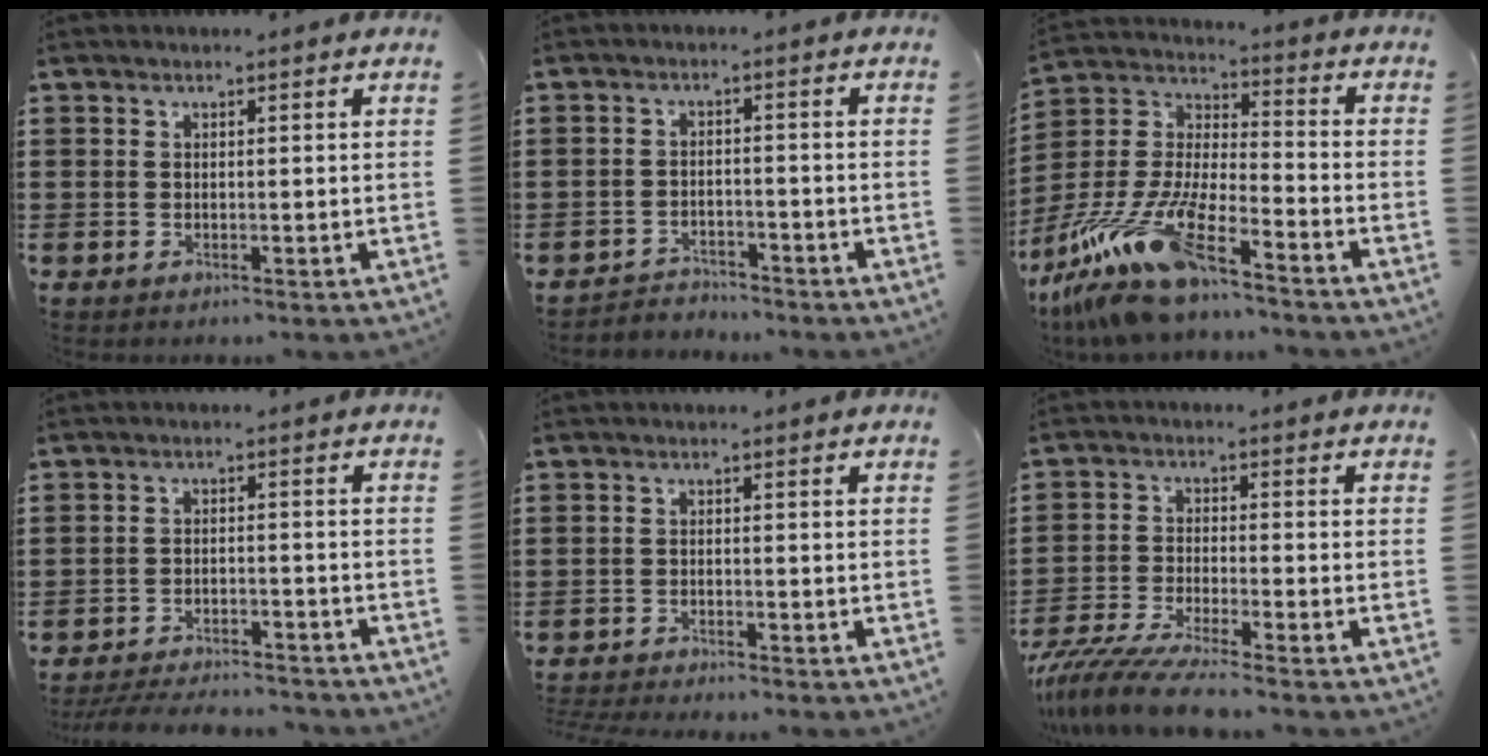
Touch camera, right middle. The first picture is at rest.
{"total": 2.8, "force": [-2.8, 0.5, -0.2], "torque": [-0.006, -0.001, -0.062]}
{"total": 14.2, "force": [-11.3, 1.6, 8.5], "torque": [-0.192, 0.001, -0.221]}
{"total": 4.1, "force": [-4.0, 0.4, 0.9], "torque": [-0.022, -0.001, -0.083]}
{"total": 1.7, "force": [-1.7, -0.1, 0.2], "torque": [-0.005, 0.000, -0.035]}
{"total": 6.4, "force": [-5.8, -0.3, 2.7], "torque": [-0.074, -0.021, -0.118]}